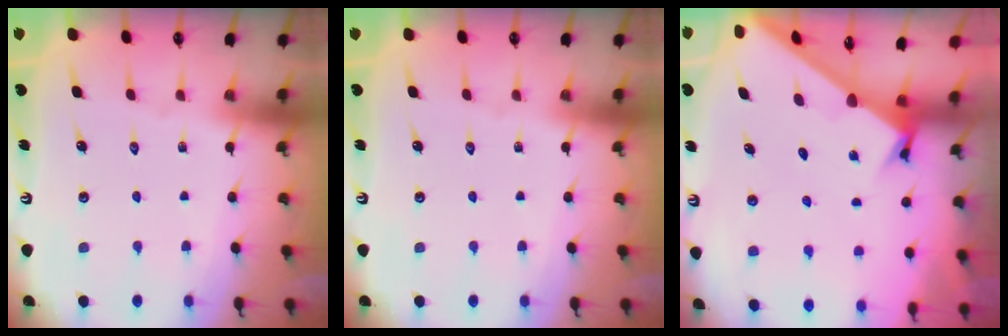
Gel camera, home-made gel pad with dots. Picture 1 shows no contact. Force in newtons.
{"total": 0.0}
{"total": 2.1, "press": 2.1, "slide": 0.2}